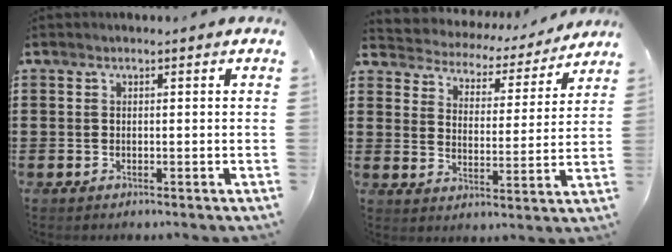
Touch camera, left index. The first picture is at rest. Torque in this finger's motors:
{"motor_torque": [1.08, -1.06, 0.27, 0.01]}